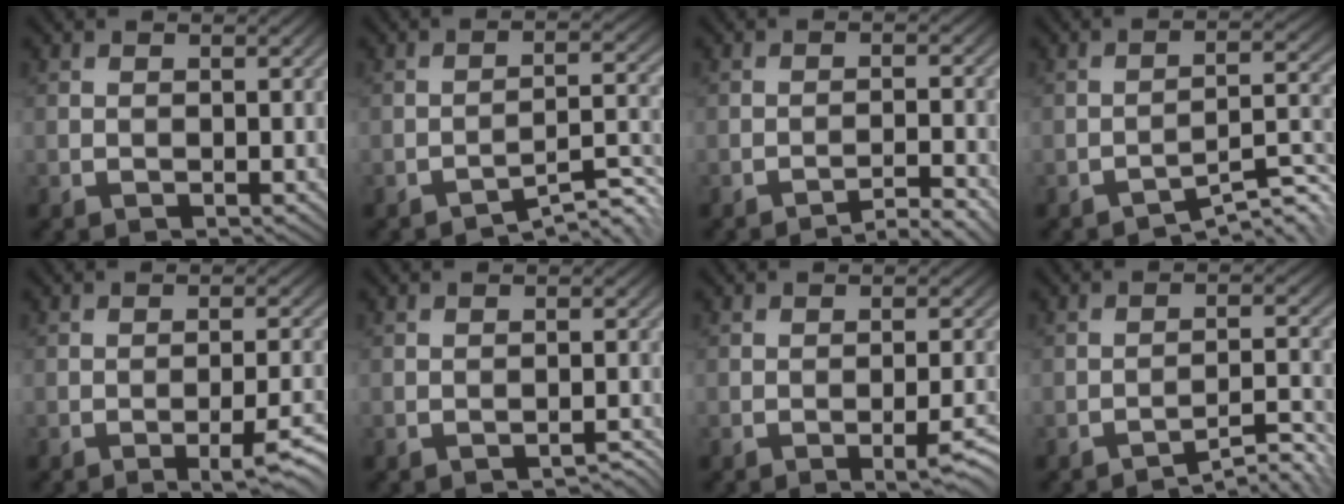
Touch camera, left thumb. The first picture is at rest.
{"total": 3.7, "force": [-3.4, -0.2, 1.5], "torque": [-0.014, 0.013, -0.052]}
{"total": 2.8, "force": [-2.6, -0.7, 1.0], "torque": [-0.013, 0.011, -0.041]}
{"total": 4.0, "force": [-3.6, 0.0, 1.7], "torque": [-0.014, 0.009, -0.054]}
{"total": 4.6, "force": [-2.4, 0.6, 3.8], "torque": [-0.055, 0.003, -0.029]}
{"total": 1.6, "force": [-1.6, -0.1, 0.0], "torque": [0.007, 0.005, -0.021]}
{"total": 3.7, "force": [-1.8, 0.7, 3.1], "torque": [-0.043, 0.002, -0.023]}
{"total": 3.9, "force": [-3.7, -0.4, 1.3], "torque": [-0.014, 0.013, -0.052]}